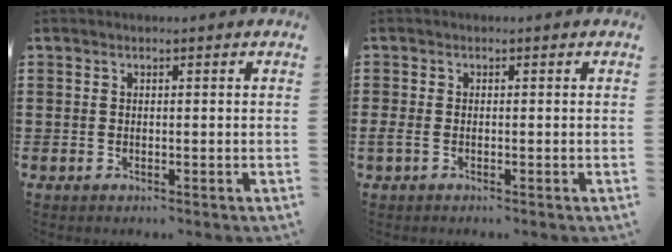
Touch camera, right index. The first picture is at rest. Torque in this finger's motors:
{"motor_torque": [1.10, 1.04, 0.27, 0.07]}